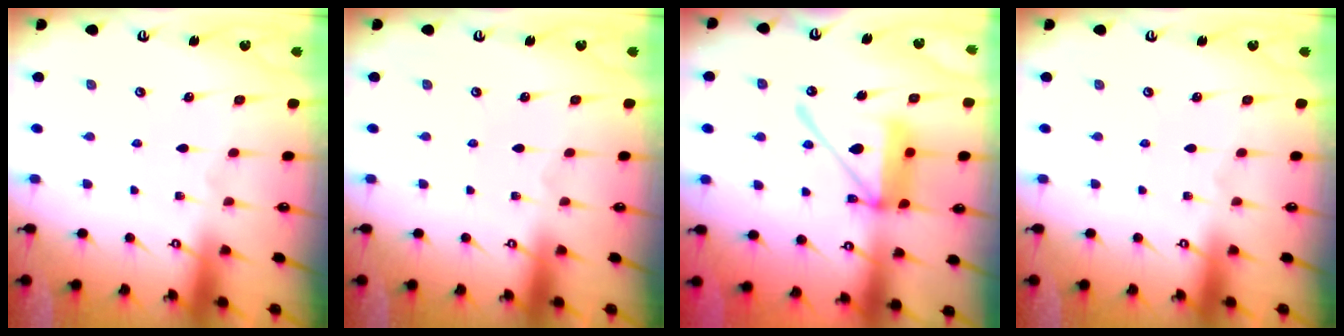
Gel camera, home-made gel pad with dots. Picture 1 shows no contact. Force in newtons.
{"total": 0.0}
{"total": 15.4, "press": 15.2, "slide": 2.3}
{"total": 0.0}